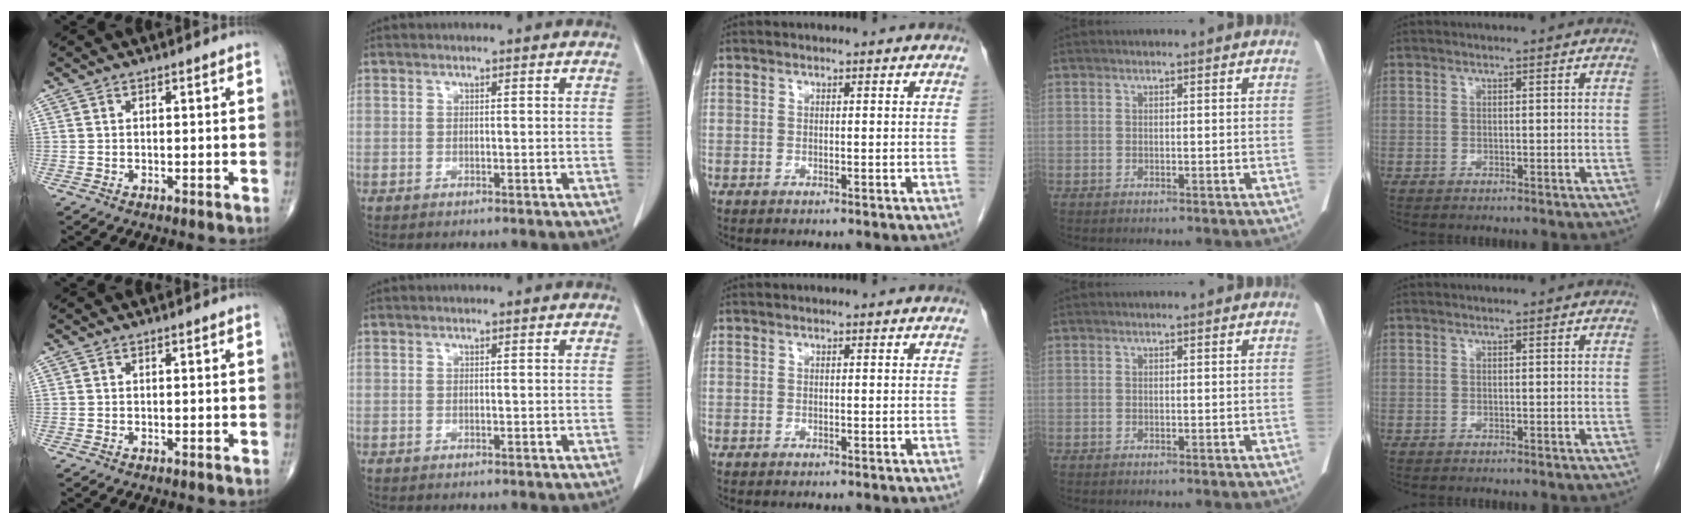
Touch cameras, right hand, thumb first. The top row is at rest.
{}